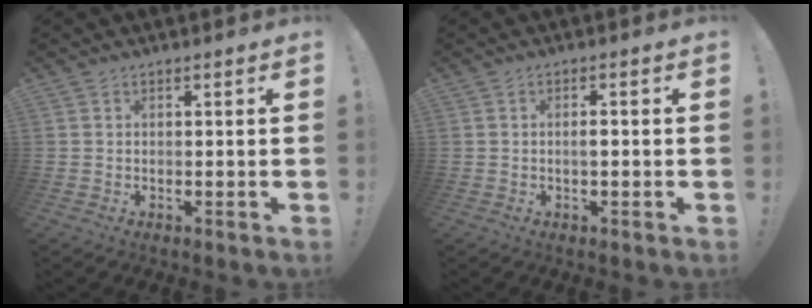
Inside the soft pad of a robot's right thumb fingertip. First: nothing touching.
{"total": 1.7, "force": [-0.5, 0.3, 1.6], "torque": [-0.021, 0.000, -0.012]}